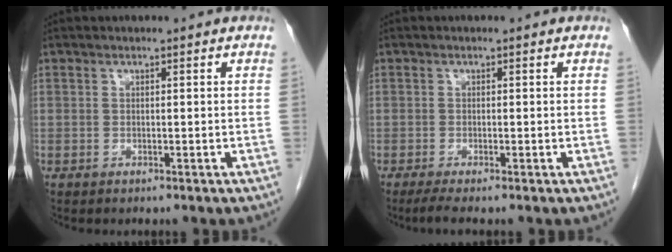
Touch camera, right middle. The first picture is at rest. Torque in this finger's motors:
{"motor_torque": [0.17, 0.07, 0.00, 0.00]}